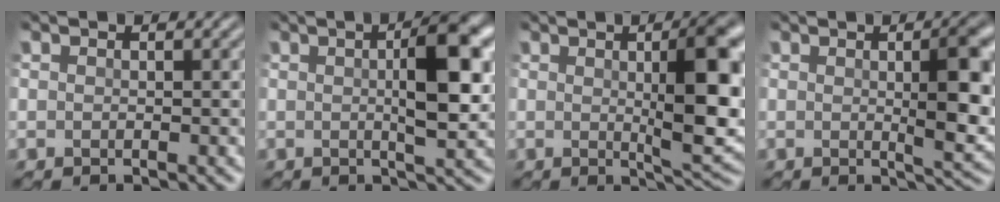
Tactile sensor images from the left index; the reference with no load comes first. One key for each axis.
{"total": 6.3, "fx": 1.0, "fy": 1.8, "fz": 5.9, "tx": -0.098, "ty": 0.011, "tz": 0.016}
{"total": 7.8, "fx": 1.0, "fy": 1.9, "fz": 7.5, "tx": -0.107, "ty": 0.004, "tz": 0.018}
{"total": 6.2, "fx": 0.4, "fy": 2.1, "fz": 5.8, "tx": -0.089, "ty": -0.002, "tz": 0.013}